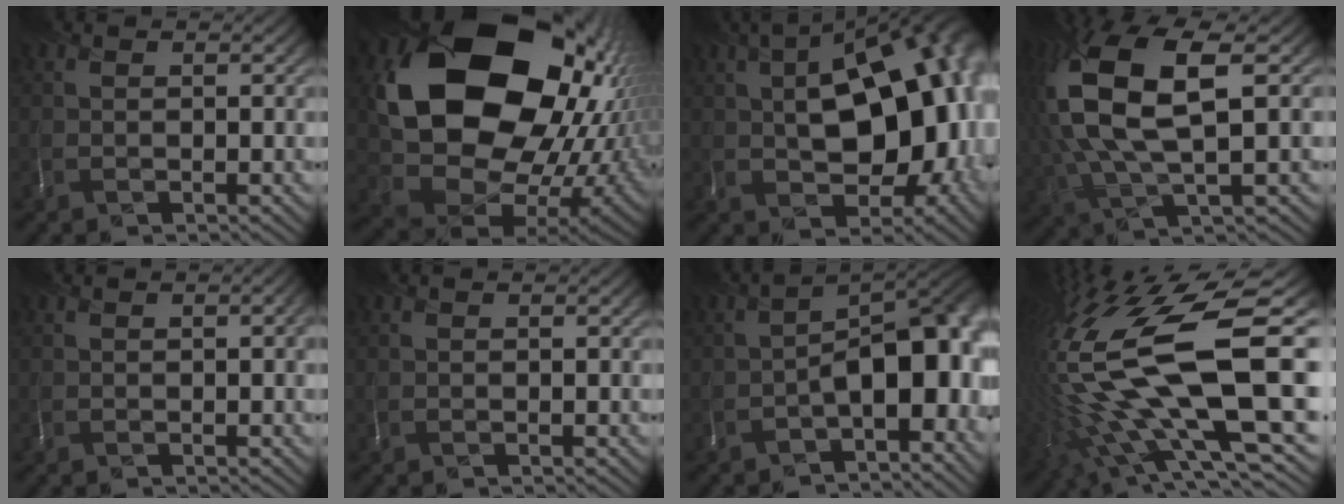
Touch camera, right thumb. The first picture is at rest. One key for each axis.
{"total": 19.6, "fx": 4.7, "fy": 15.6, "fz": 10.9, "tx": -0.247, "ty": -0.048, "tz": 0.140}
{"total": 16.4, "fx": 0.2, "fy": 9.8, "fz": 13.2, "tx": -0.161, "ty": 0.001, "tz": 0.005}
{"total": 12.8, "fx": 2.0, "fy": 5.8, "fz": 11.3, "tx": -0.274, "ty": -0.001, "tz": 0.048}
{"total": 0.6, "fx": 0.0, "fy": 0.1, "fz": 0.5, "tx": -0.002, "ty": 0.000, "tz": 0.000}
{"total": 0.0}
{"total": 9.3, "fx": -2.8, "fy": 4.1, "fz": 7.8, "tx": -0.124, "ty": -0.005, "tz": -0.035}
{"total": 19.2, "fx": -0.7, "fy": 7.5, "fz": 17.7, "tx": -0.378, "ty": -0.027, "tz": -0.002}